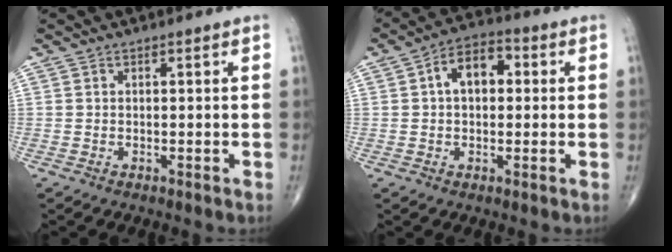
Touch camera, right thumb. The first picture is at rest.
{"total": 8.2, "force": [1.3, 5.2, 6.2], "torque": [-0.088, 0.023, 0.013]}